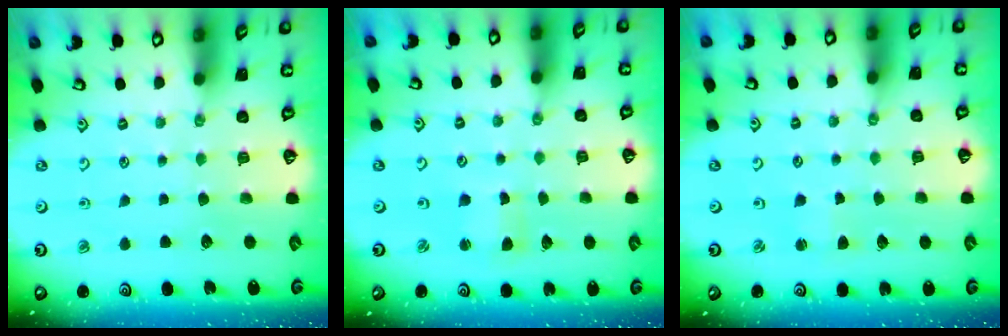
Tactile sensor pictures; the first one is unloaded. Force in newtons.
{"total": 2.0, "press": 2.0, "slide": 0.3}
{"total": 1.3, "press": 1.2, "slide": 0.2}